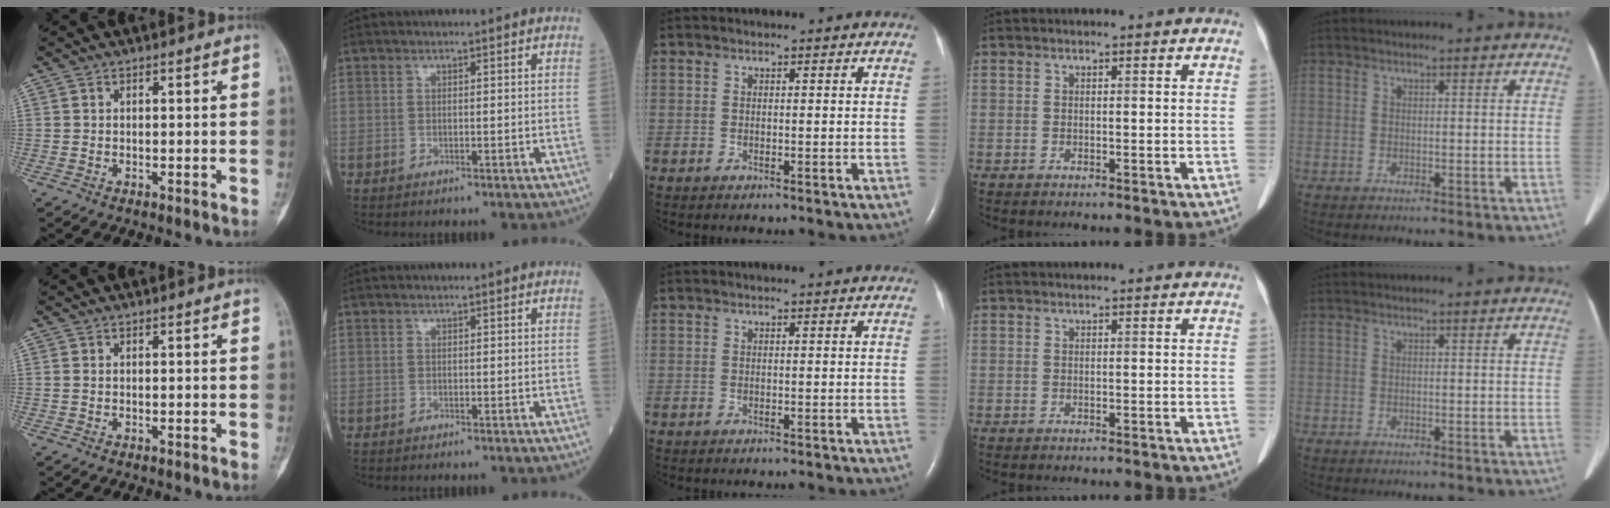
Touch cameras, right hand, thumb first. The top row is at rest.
{}